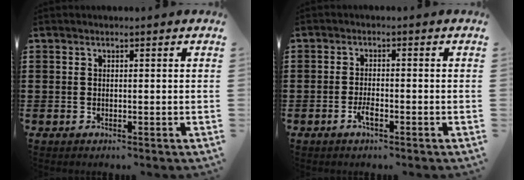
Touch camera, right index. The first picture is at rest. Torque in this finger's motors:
{"motor_torque": [1.33, 0.81, 0.08, 0.05]}